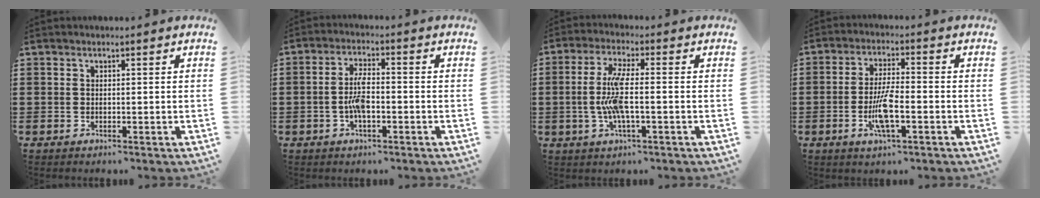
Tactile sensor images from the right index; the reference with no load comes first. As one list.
[{"total": 4.9, "force": [-1.1, 1.6, 4.5], "torque": [-0.101, 0.000, -0.027]}, {"total": 6.9, "force": [-1.1, 1.3, 6.6], "torque": [-0.152, -0.014, -0.031]}, {"total": 6.2, "force": [-2.0, 1.1, 5.8], "torque": [-0.123, -0.012, -0.041]}]